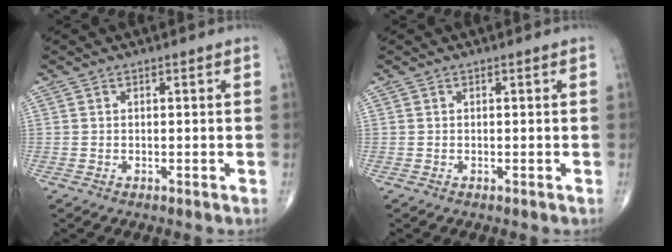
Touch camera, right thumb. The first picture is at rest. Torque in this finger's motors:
{"motor_torque": [0.00, 0.00, -0.02, 0.02, 0.01]}